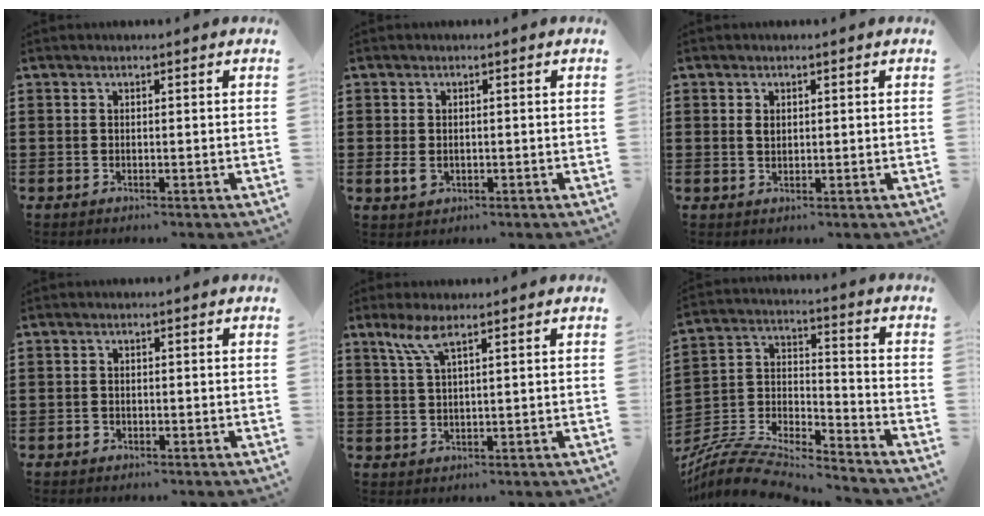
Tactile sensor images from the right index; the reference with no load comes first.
{"total": 1.9, "force": [-0.3, 1.4, 1.3], "torque": [-0.034, -0.001, -0.008]}
{"total": 1.3, "force": [0.4, 0.9, 0.8], "torque": [-0.019, 0.005, 0.007]}
{"total": 0.9, "force": [-0.5, 0.7, 0.2], "torque": [-0.005, 0.003, -0.013]}
{"total": 4.1, "force": [2.5, 0.7, 3.2], "torque": [-0.071, 0.003, 0.044]}
{"total": 8.5, "force": [-7.9, 1.7, 2.5], "torque": [-0.058, 0.005, -0.161]}